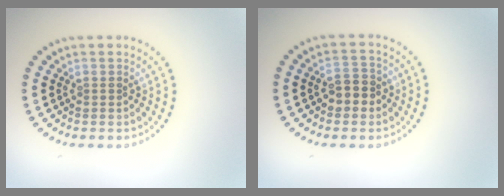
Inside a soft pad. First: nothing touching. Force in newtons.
{"total": 2.5, "press": 2.4, "slide": 0.5}